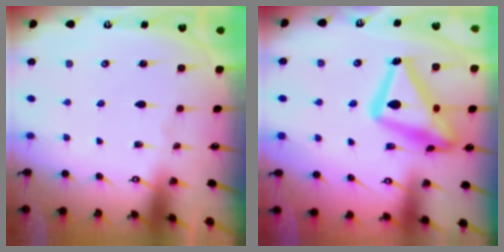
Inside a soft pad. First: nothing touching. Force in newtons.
{"total": 20.3, "press": 20.3, "slide": 1.4}